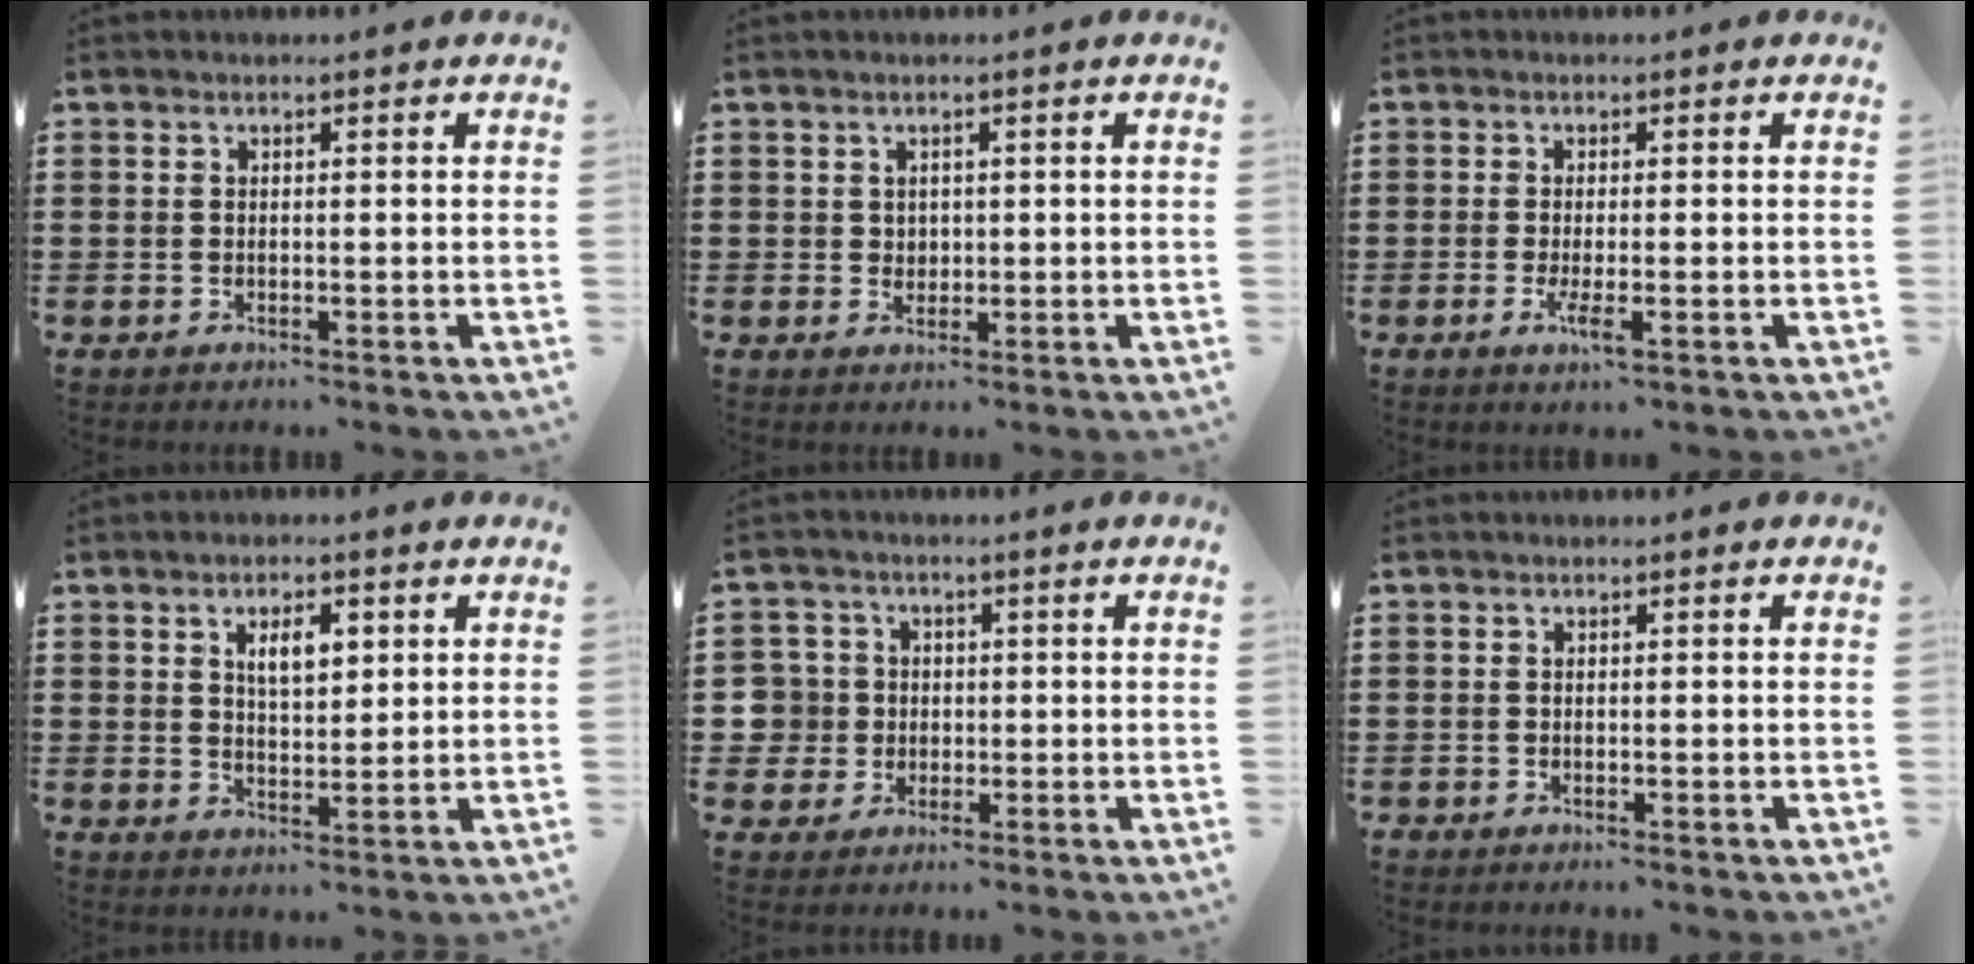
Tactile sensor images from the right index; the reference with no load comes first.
{"total": 1.5, "force": [0.7, 1.3, 0.3], "torque": [-0.009, 0.006, 0.015]}
{"total": 3.1, "force": [-1.2, 0.5, 2.8], "torque": [-0.061, -0.012, -0.023]}
{"total": 4.1, "force": [1.6, 1.8, 3.3], "torque": [-0.053, 0.003, 0.023]}
{"total": 5.1, "force": [-0.3, 5.1, 0.7], "torque": [-0.052, 0.010, -0.012]}
{"total": 0.5, "force": [-0.5, 0.1, 0.0], "torque": [0.000, 0.001, -0.012]}